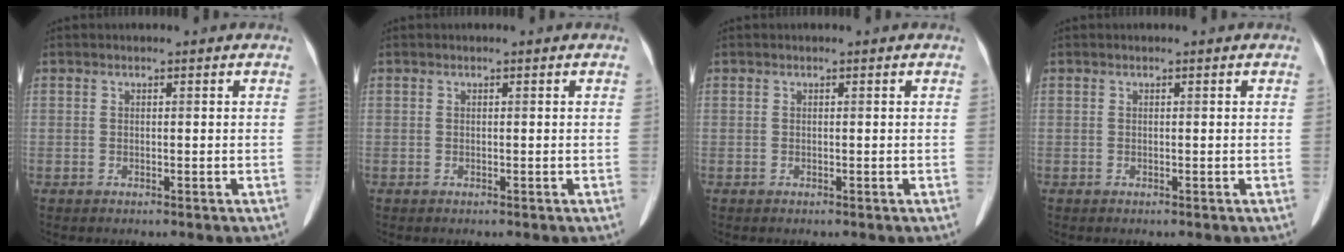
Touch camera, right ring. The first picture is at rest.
{"total": 0.0}
{"total": 0.0}
{"total": 0.0}